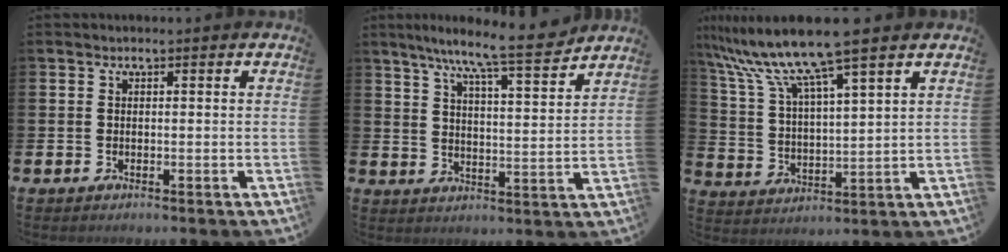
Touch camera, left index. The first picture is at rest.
{"total": 9.6, "force": [8.5, 0.1, 4.6], "torque": [-0.100, -0.050, 0.142]}
{"total": 10.6, "force": [9.1, 0.3, 5.6], "torque": [-0.147, -0.043, 0.156]}